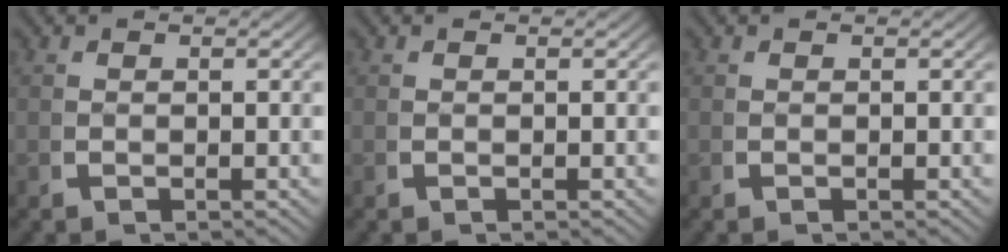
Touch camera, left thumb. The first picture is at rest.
{"total": 0.0}
{"total": 0.0}